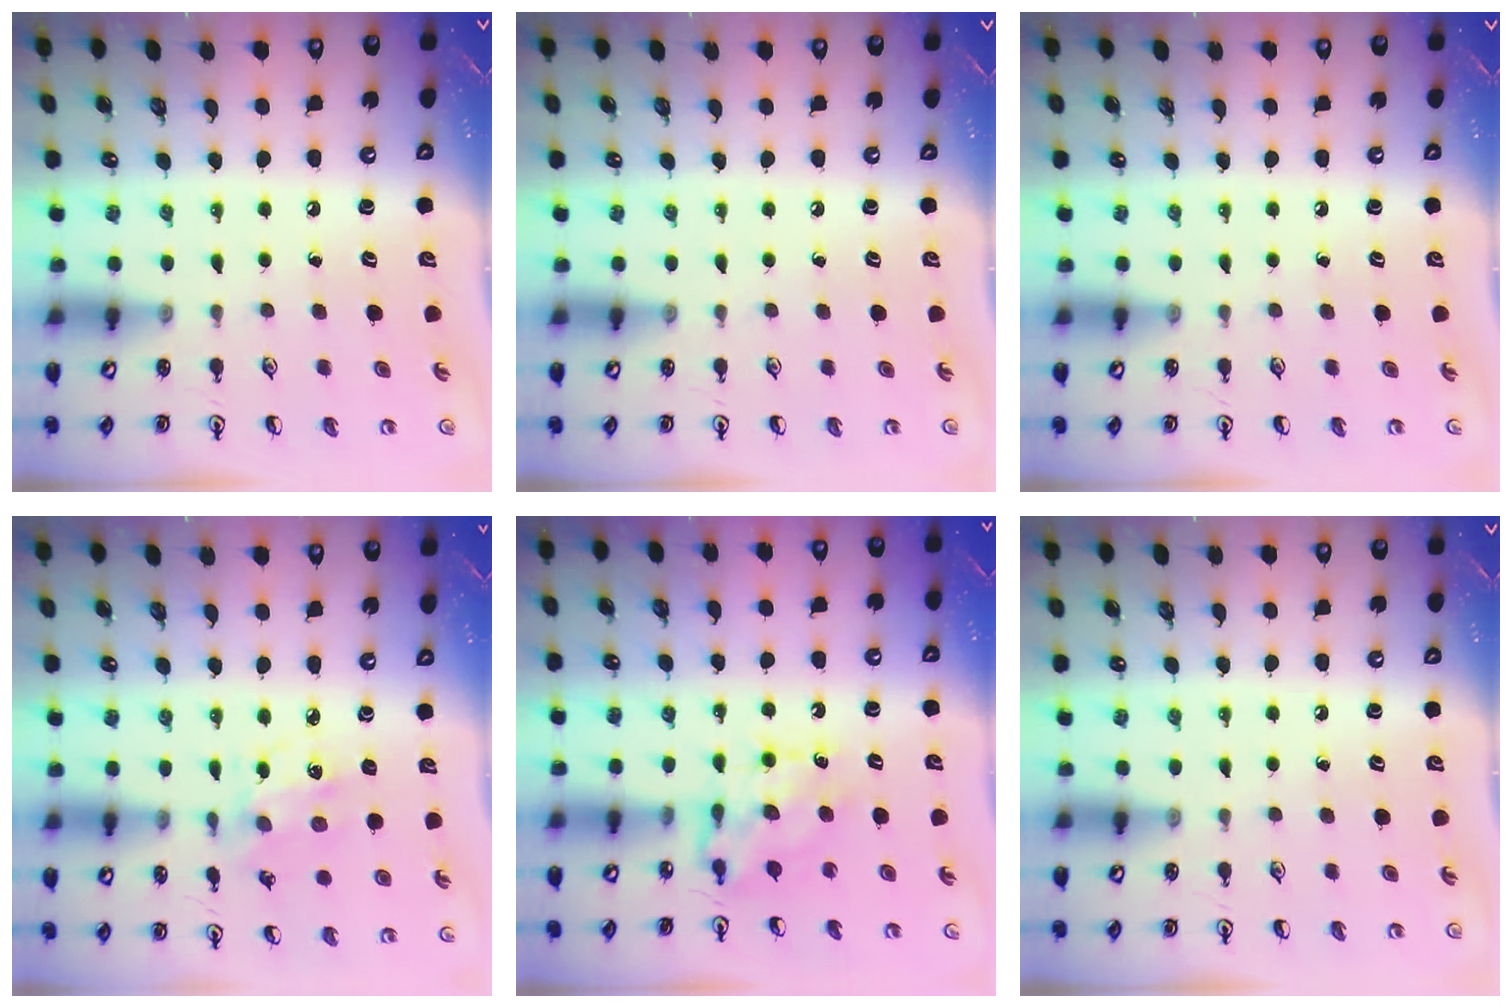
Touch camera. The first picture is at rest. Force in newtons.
{"total": 0.0}
{"total": 0.0}
{"total": 4.5, "press": 4.2, "slide": 1.4}
{"total": 7.2, "press": 7.2, "slide": 0.4}
{"total": 0.0}